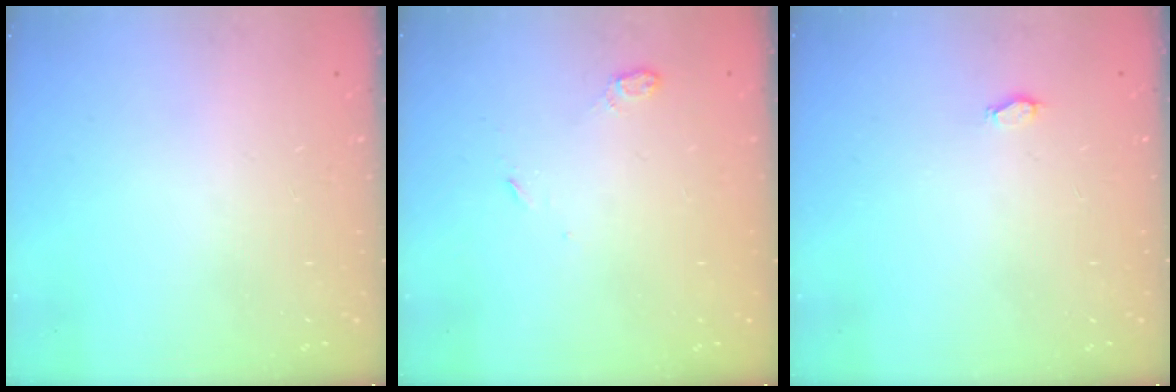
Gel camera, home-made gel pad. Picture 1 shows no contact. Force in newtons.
{"total": 3.8, "press": 3.8, "slide": 0.6}
{"total": 2.3, "press": 2.0, "slide": 1.2}